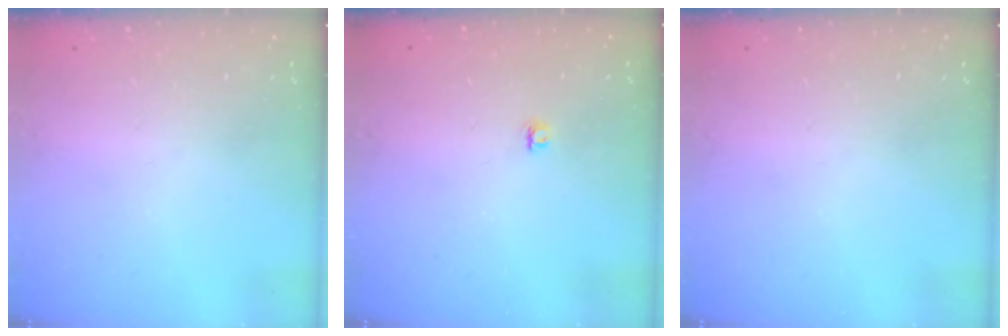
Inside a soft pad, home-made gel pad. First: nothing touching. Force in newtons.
{"total": 3.8, "press": 3.8, "slide": 0.5}
{"total": 0.0}